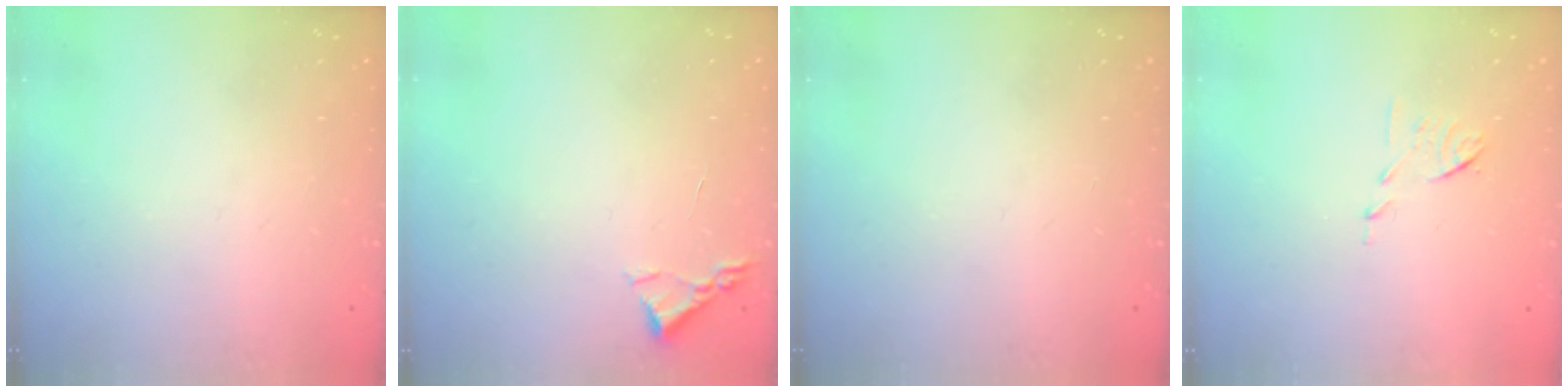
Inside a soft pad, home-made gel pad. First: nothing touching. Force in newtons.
{"total": 2.2, "press": 2.2, "slide": 0.3}
{"total": 0.0}
{"total": 6.2, "press": 6.2, "slide": 0.7}